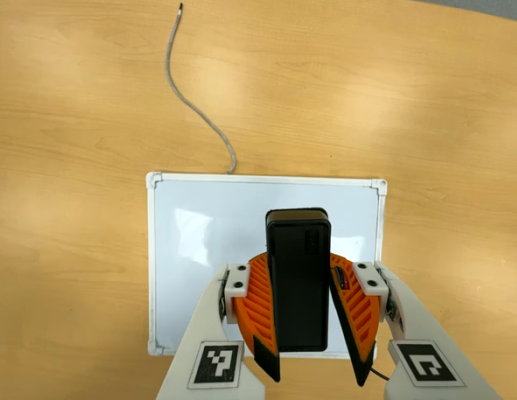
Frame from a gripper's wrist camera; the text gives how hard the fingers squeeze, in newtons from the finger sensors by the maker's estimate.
{"total": 8.3, "left": 8.8, "right": 7.8}